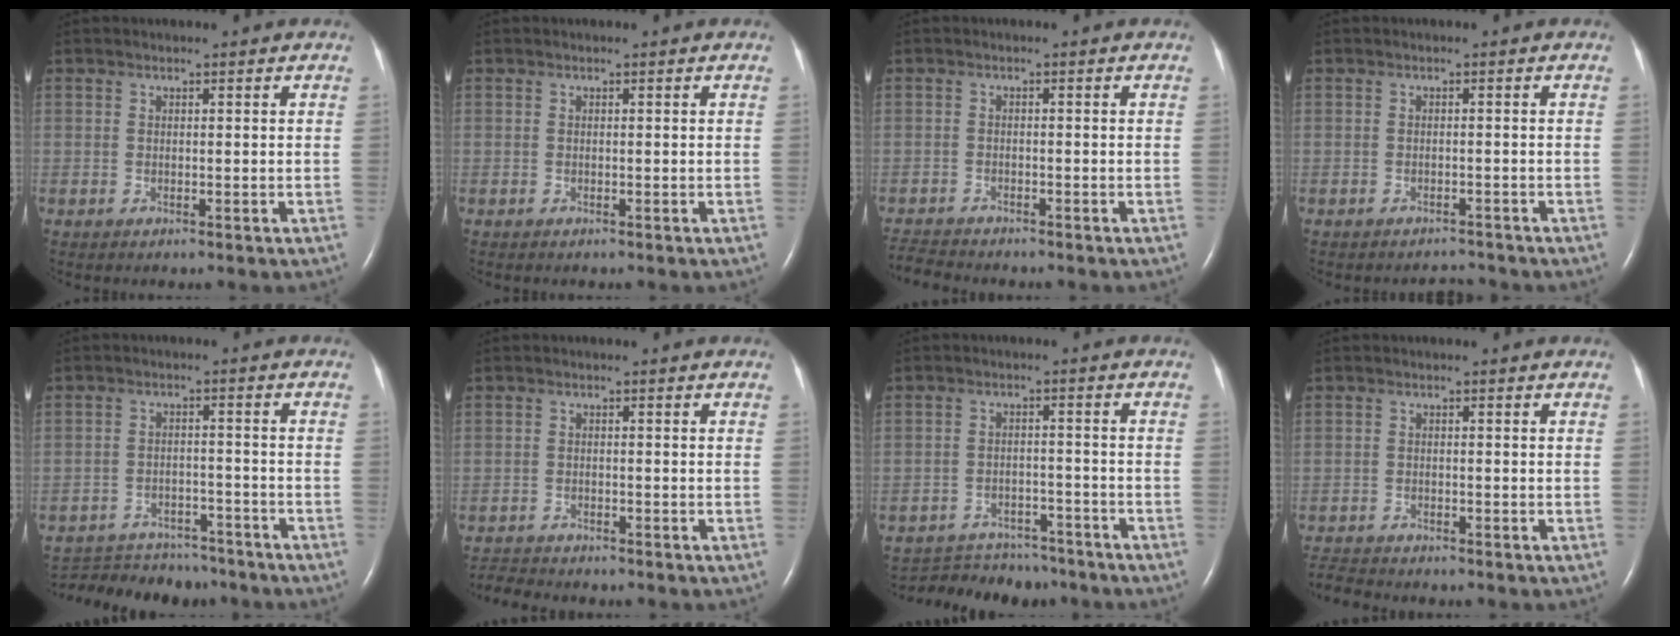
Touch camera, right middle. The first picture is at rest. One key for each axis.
{"total": 0.0}
{"total": 4.1, "fx": -4.0, "fy": 0.3, "fz": 0.4, "tx": -0.008, "ty": -0.017, "tz": -0.071}
{"total": 1.6, "fx": -1.5, "fy": 0.1, "fz": -0.5, "tx": 0.007, "ty": -0.007, "tz": -0.019}
{"total": 14.3, "fx": -12.9, "fy": 4.9, "fz": 3.6, "tx": -0.073, "ty": 0.005, "tz": -0.178}
{"total": 3.9, "fx": -3.8, "fy": 0.4, "fz": 0.4, "tx": -0.004, "ty": -0.015, "tz": -0.063}
{"total": 11.6, "fx": -10.7, "fy": 4.1, "fz": 1.9, "tx": -0.035, "ty": 0.007, "tz": -0.146}
{"total": 4.1, "fx": -4.0, "fy": 0.4, "fz": 0.5, "tx": -0.009, "ty": -0.016, "tz": -0.070}